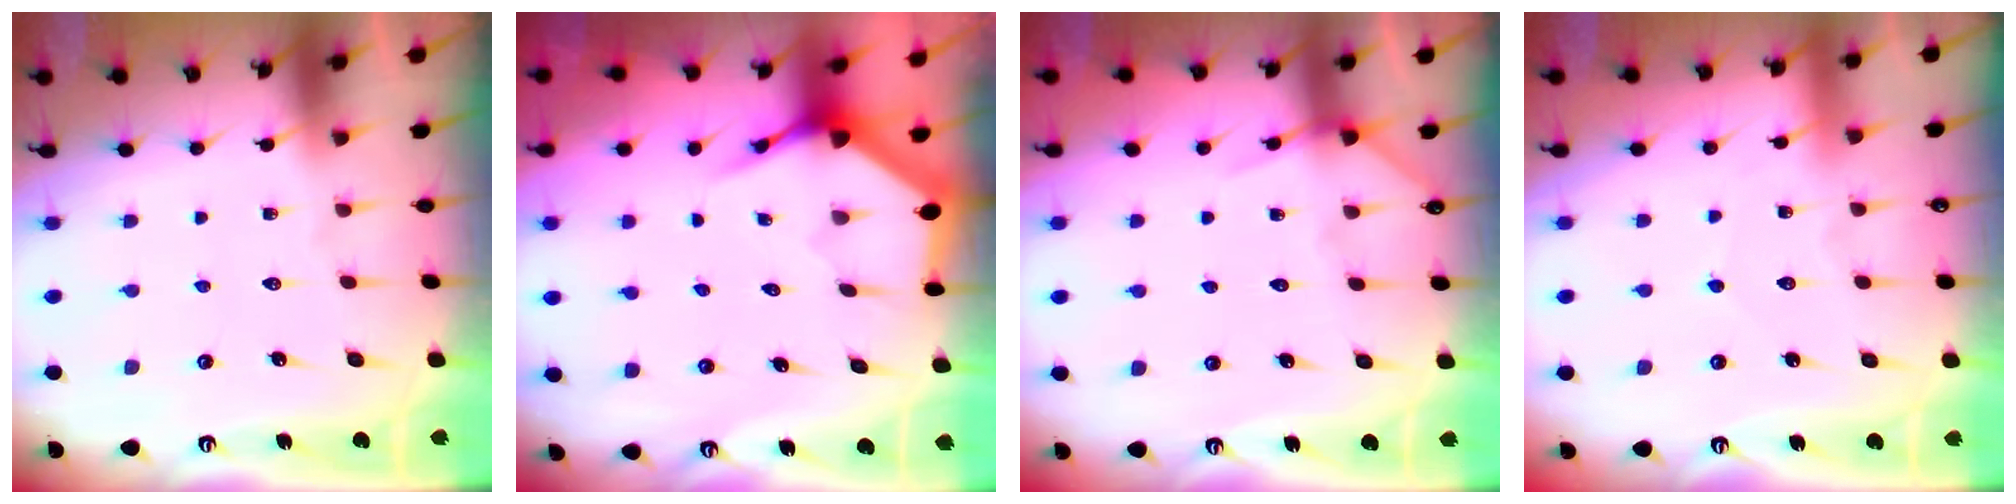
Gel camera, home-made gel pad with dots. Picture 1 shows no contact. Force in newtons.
{"total": 3.7, "press": 3.7, "slide": 0.5}
{"total": 5.9, "press": 5.9, "slide": 0.8}
{"total": 3.0, "press": 2.9, "slide": 0.4}